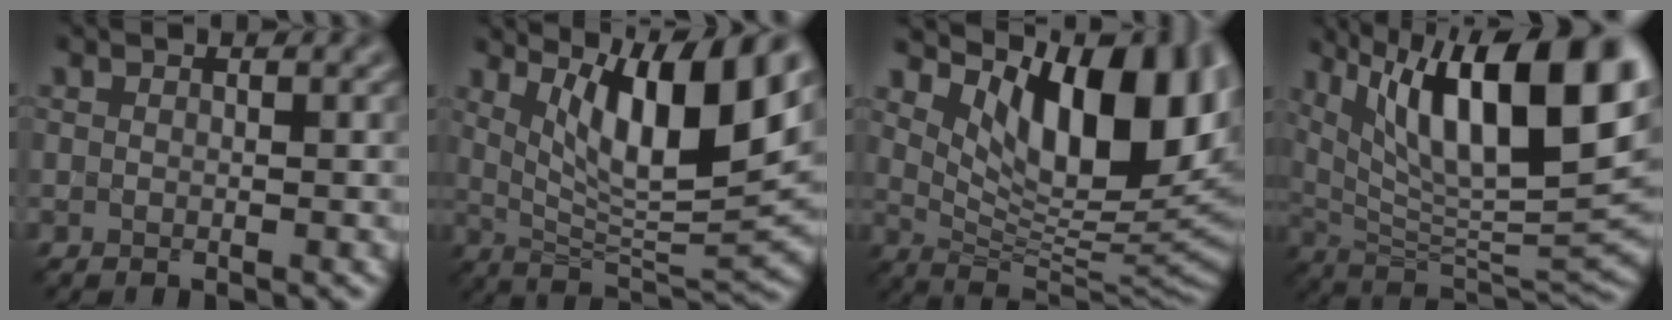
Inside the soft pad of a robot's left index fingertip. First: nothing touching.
{"total": 10.1, "force": [4.4, 2.4, 8.8], "torque": [-0.135, -0.013, 0.082]}
{"total": 12.5, "force": [4.7, 5.8, 10.0], "torque": [-0.143, -0.009, 0.091]}
{"total": 16.2, "force": [6.7, 5.8, 13.5], "torque": [-0.218, 0.012, 0.118]}